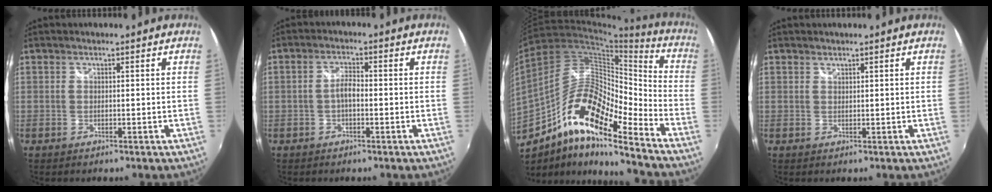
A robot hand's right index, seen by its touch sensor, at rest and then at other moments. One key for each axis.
{"total": 2.6, "fx": -0.7, "fy": 1.1, "fz": 2.3, "tx": -0.046, "ty": 0.007, "tz": -0.016}
{"total": 17.9, "fx": -10.7, "fy": 4.6, "fz": 13.6, "tx": -0.239, "ty": 0.002, "tz": -0.211}
{"total": 0.6, "fx": 0.6, "fy": 0.2, "fz": 0.0, "tx": 0.002, "ty": 0.000, "tz": 0.011}